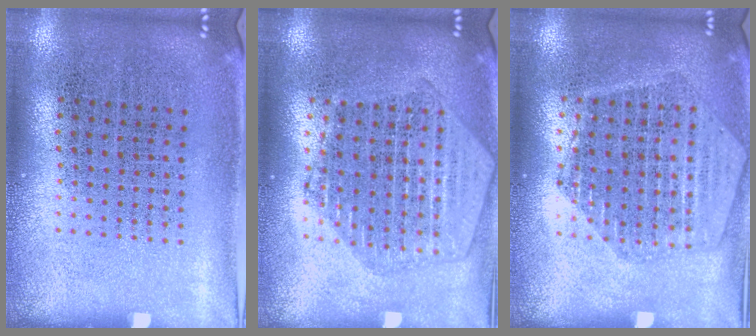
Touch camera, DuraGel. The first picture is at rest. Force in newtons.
{"total": 2.0, "press": 1.8, "slide": 0.8}
{"total": 1.7, "press": 1.6, "slide": 0.5}